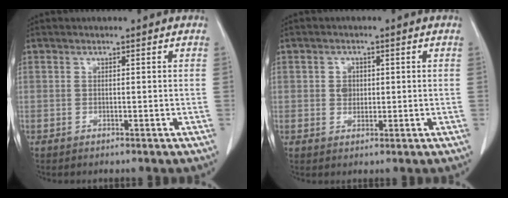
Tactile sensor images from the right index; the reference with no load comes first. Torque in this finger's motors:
{"motor_torque": [0.06, -0.04, 0.02, 0.03]}